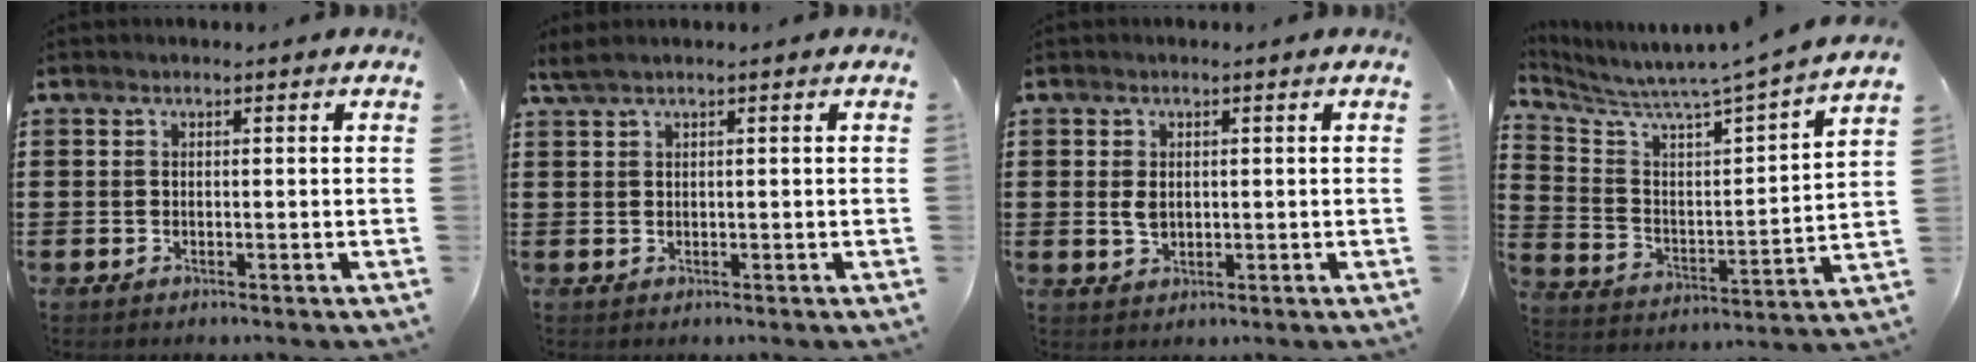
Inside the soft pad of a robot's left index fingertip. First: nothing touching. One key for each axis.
{"total": 1.1, "fx": 0.6, "fy": 0.0, "fz": 1.0, "tx": -0.020, "ty": -0.001, "tz": 0.011}
{"total": 2.1, "fx": 0.2, "fy": 1.4, "fz": 1.5, "tx": -0.041, "ty": 0.002, "tz": 0.001}
{"total": 5.2, "fx": 4.9, "fy": -1.0, "fz": 1.4, "tx": -0.054, "ty": -0.060, "tz": 0.071}